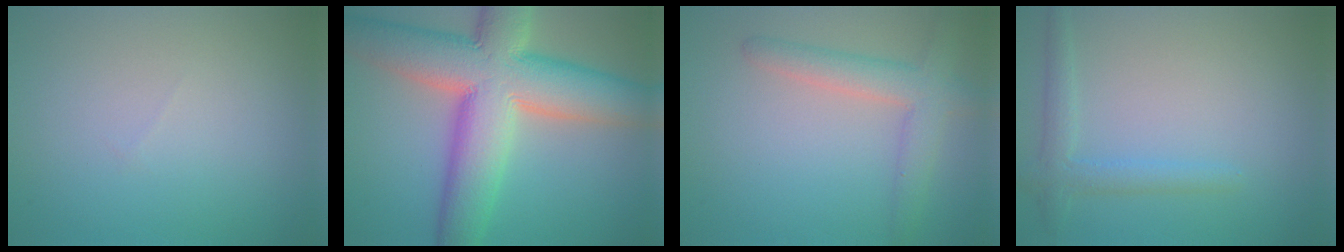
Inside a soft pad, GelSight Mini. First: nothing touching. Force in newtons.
{"total": 13.7, "press": 13.7, "slide": 0.9}
{"total": 3.8, "press": 3.8, "slide": 0.2}
{"total": 2.3, "press": 2.3, "slide": 0.2}